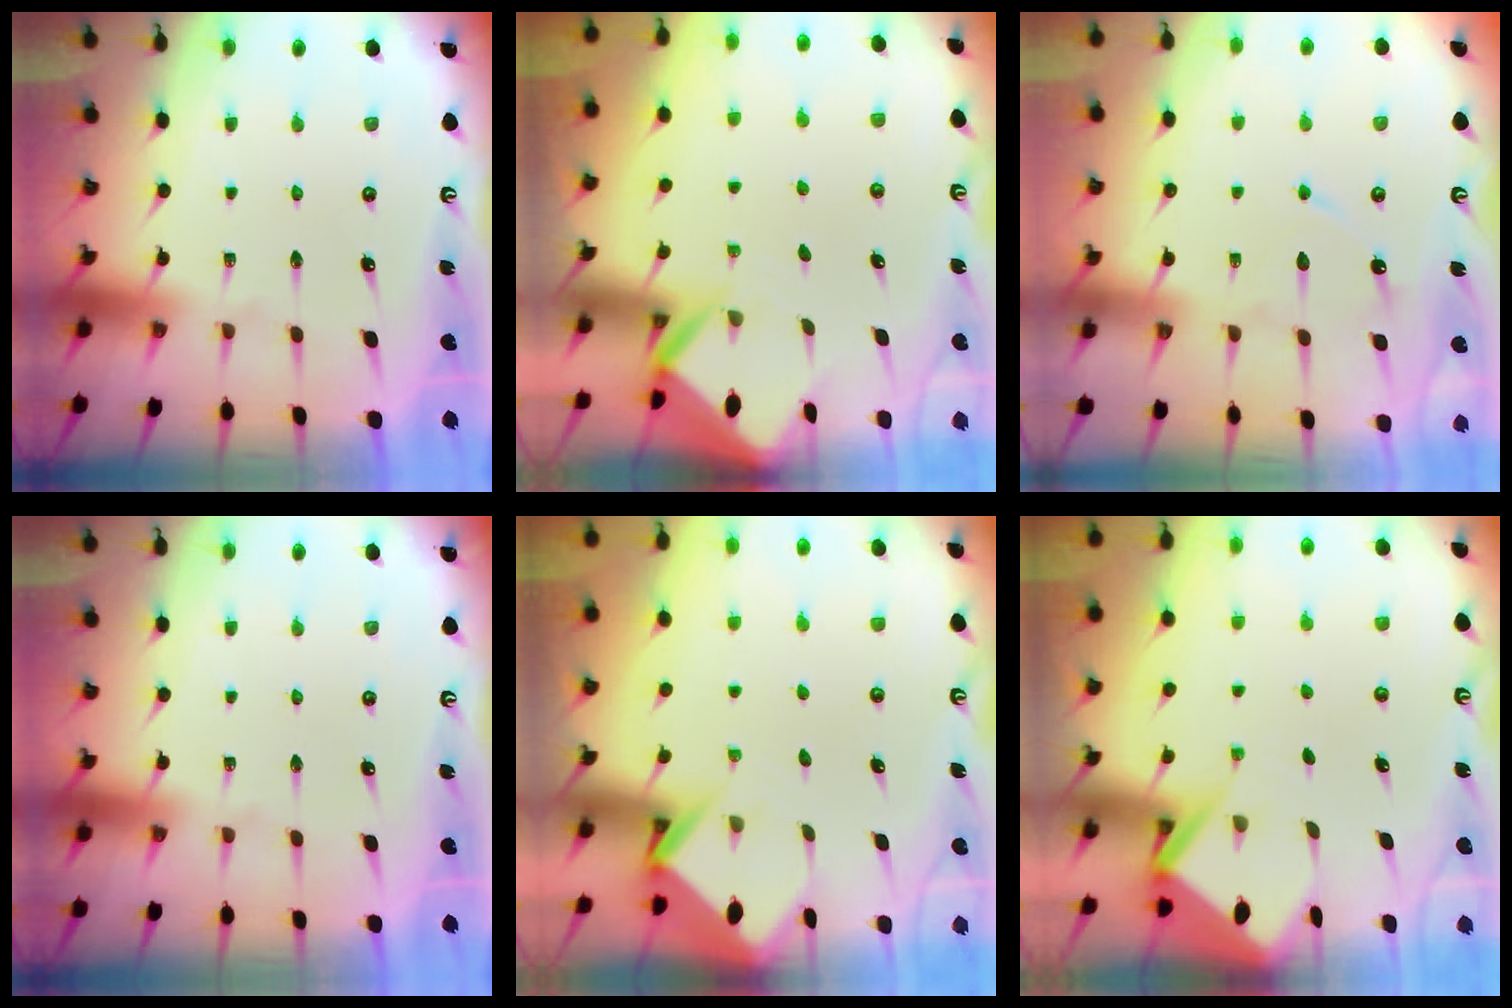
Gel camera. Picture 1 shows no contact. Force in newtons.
{"total": 3.4, "press": 3.4, "slide": 0.2}
{"total": 6.7, "press": 6.7, "slide": 0.7}
{"total": 0.0}
{"total": 3.6, "press": 3.6, "slide": 0.3}
{"total": 4.6, "press": 4.6, "slide": 0.4}